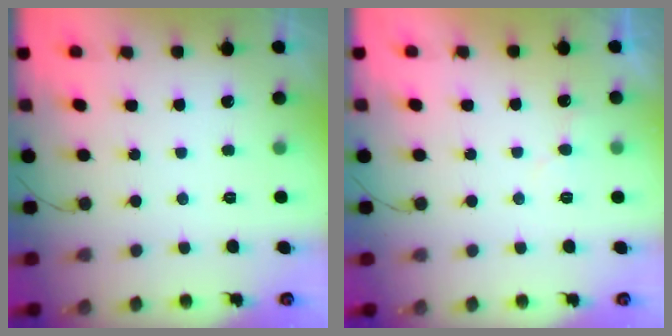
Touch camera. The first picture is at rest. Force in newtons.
{"total": 5.0, "press": 5.0, "slide": 0.2}